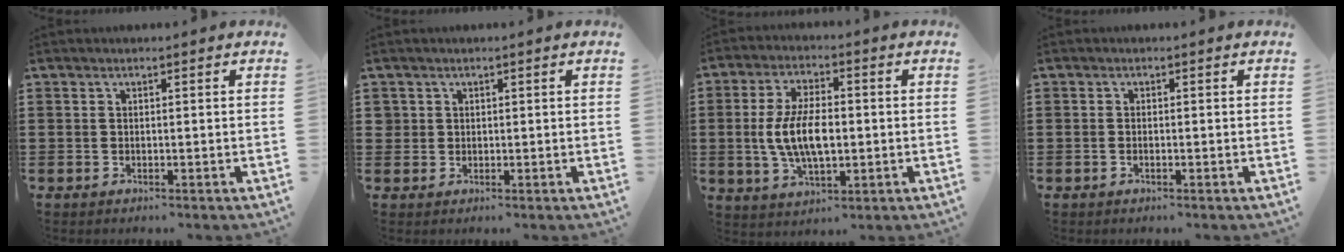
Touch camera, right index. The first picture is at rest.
{"total": 1.4, "force": [0.5, 1.3, 0.2], "torque": [-0.008, 0.005, 0.010]}
{"total": 8.9, "force": [-0.5, 4.1, 7.9], "torque": [-0.177, -0.003, -0.016]}
{"total": 0.6, "force": [-0.3, 0.0, 0.5], "torque": [-0.012, -0.007, -0.005]}